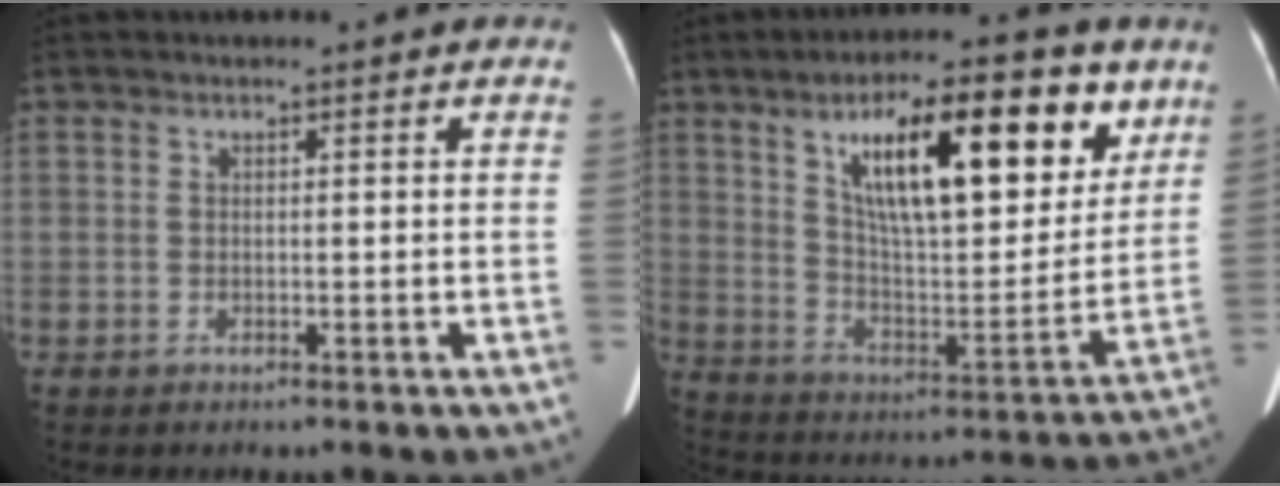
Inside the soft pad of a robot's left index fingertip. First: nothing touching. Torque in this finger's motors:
{"motor_torque": [0.50, -0.50, 1.05, 0.21]}